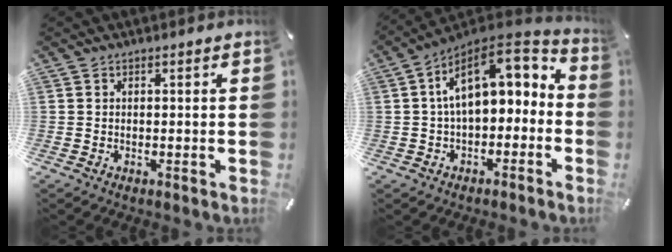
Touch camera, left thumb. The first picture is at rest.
{"total": 13.5, "force": [3.5, 8.0, 10.2], "torque": [-0.163, -0.028, 0.064]}